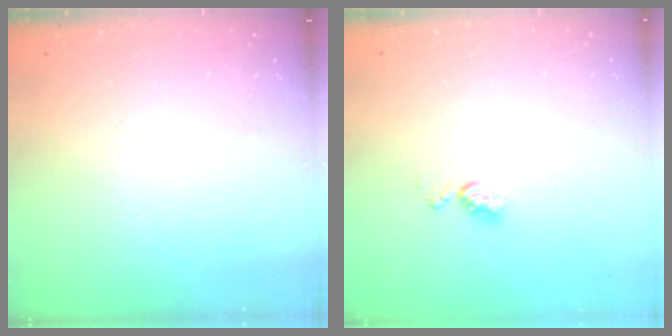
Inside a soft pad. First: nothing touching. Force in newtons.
{"total": 4.9, "press": 4.9, "slide": 0.5}